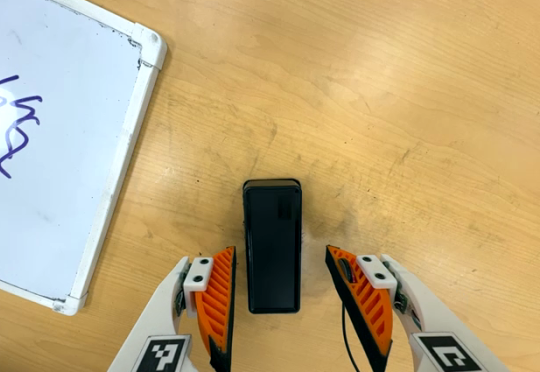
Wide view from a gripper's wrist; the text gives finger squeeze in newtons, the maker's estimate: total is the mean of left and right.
{"total": 0.0}